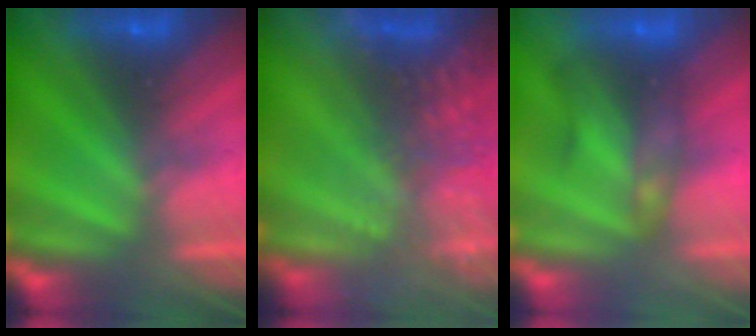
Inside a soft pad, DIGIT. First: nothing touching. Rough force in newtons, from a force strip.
{"total": 8.1}
{"total": 2.1}